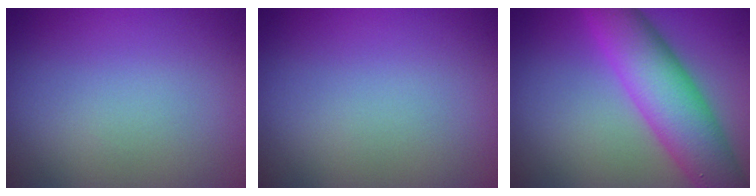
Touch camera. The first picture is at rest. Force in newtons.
{"total": 0.0}
{"total": 8.5, "press": 8.5, "slide": 0.1}